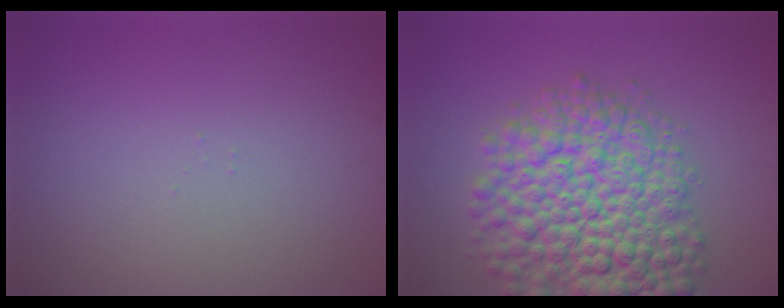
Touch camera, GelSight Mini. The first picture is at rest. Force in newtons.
{"total": 10.6, "press": 10.5, "slide": 0.4}